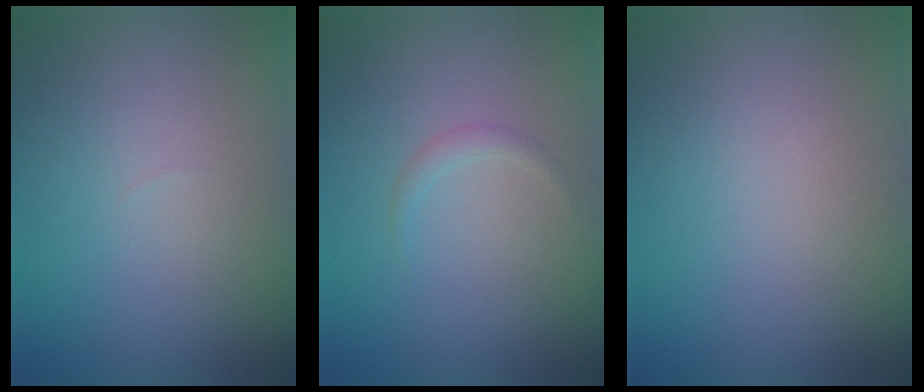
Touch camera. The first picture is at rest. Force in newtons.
{"total": 0.8, "press": 0.8, "slide": 0.0}
{"total": 0.0}